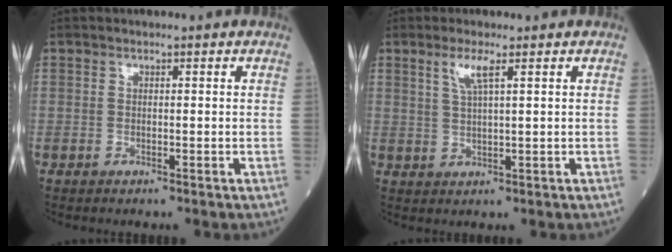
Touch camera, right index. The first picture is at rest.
{"total": 3.3, "force": [1.7, 0.0, 2.9], "torque": [-0.065, 0.000, 0.036]}